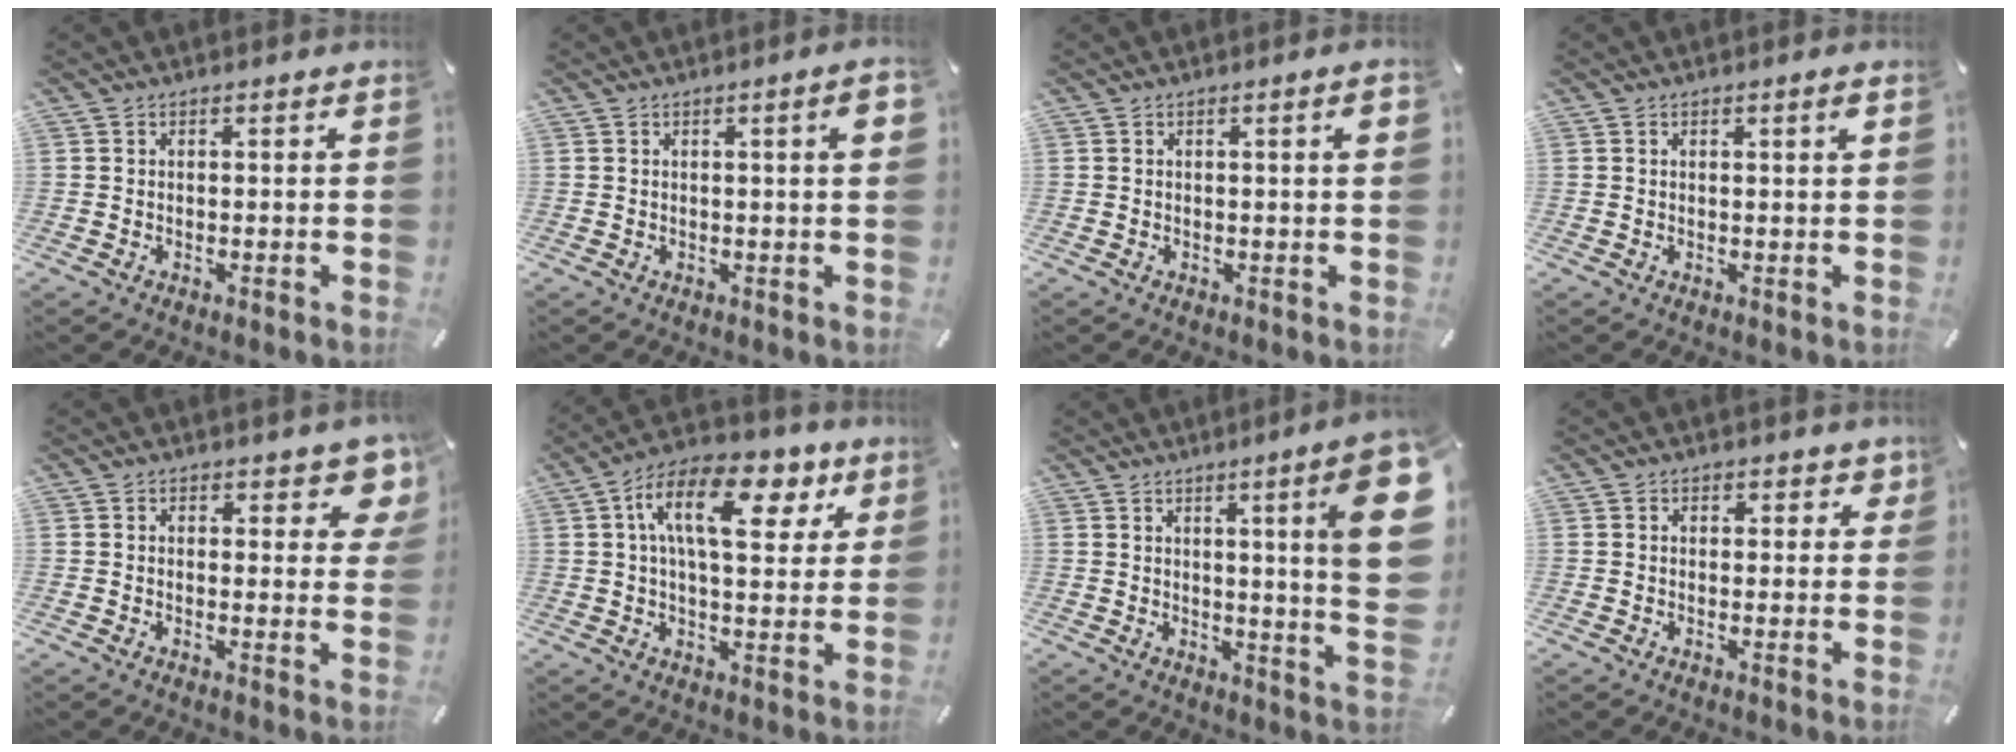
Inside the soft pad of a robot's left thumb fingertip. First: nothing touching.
{"total": 4.1, "force": [0.9, 0.5, 4.0], "torque": [-0.057, -0.003, 0.009]}
{"total": 2.5, "force": [0.6, 0.3, 2.4], "torque": [-0.037, 0.000, 0.006]}
{"total": 1.5, "force": [0.7, 0.1, 1.3], "torque": [-0.026, 0.000, 0.011]}
{"total": 5.9, "force": [3.6, 3.1, 3.6], "torque": [-0.030, -0.018, 0.057]}
{"total": 16.5, "force": [6.7, 8.2, 12.7], "torque": [-0.210, -0.011, 0.110]}
{"total": 16.6, "force": [5.5, 1.0, 15.7], "torque": [-0.227, -0.043, 0.072]}
{"total": 2.2, "force": [0.9, 1.7, 1.1], "torque": [0.009, -0.007, 0.007]}